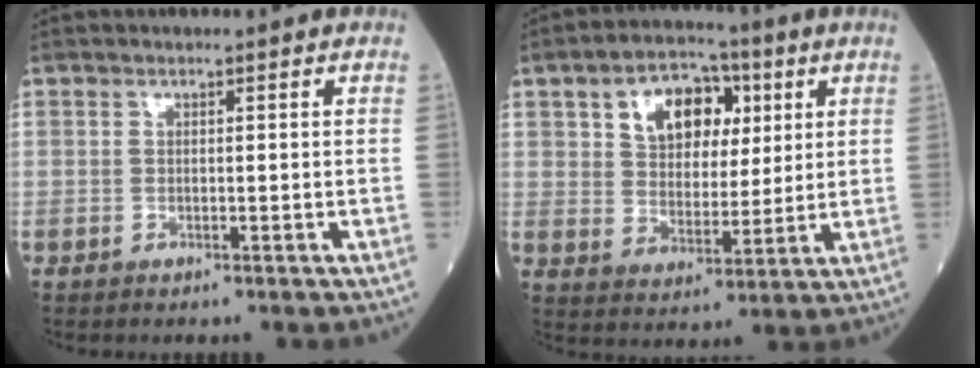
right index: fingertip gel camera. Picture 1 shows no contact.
{"total": 10.6, "force": [4.2, 6.9, 6.8], "torque": [-0.115, 0.028, 0.071]}